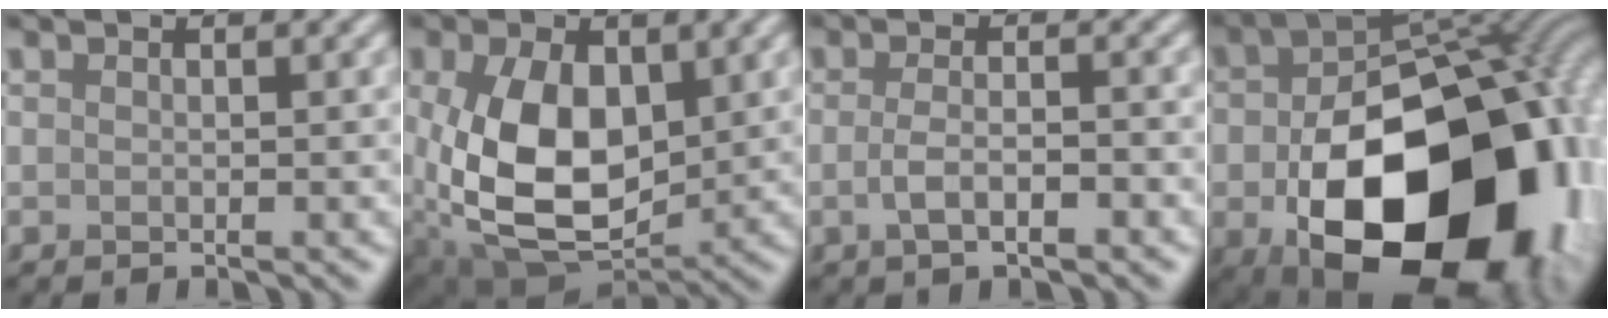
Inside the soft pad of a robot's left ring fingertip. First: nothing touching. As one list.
[{"total": 11.1, "force": [0.5, 7.0, 8.6], "torque": [-0.184, -0.013, 0.016]}, {"total": 2.8, "force": [-0.9, 0.9, 2.4], "torque": [-0.048, -0.001, -0.017]}, {"total": 19.5, "force": [-4.8, 12.8, 13.9], "torque": [-0.223, -0.060, -0.049]}]